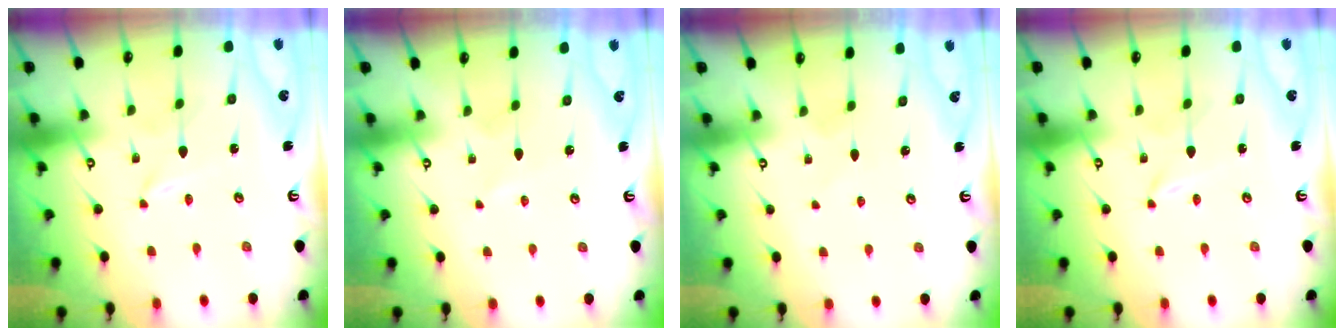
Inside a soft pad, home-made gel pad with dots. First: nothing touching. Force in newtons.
{"total": 0.6, "press": 0.6, "slide": 0.2}
{"total": 2.2, "press": 2.2, "slide": 0.3}
{"total": 0.0}